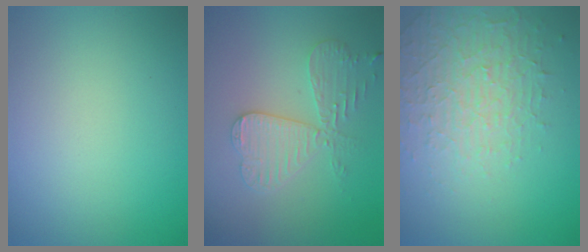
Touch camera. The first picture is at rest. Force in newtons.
{"total": 4.2, "press": 3.7, "slide": 2.0}
{"total": 4.6, "press": 3.1, "slide": 3.3}